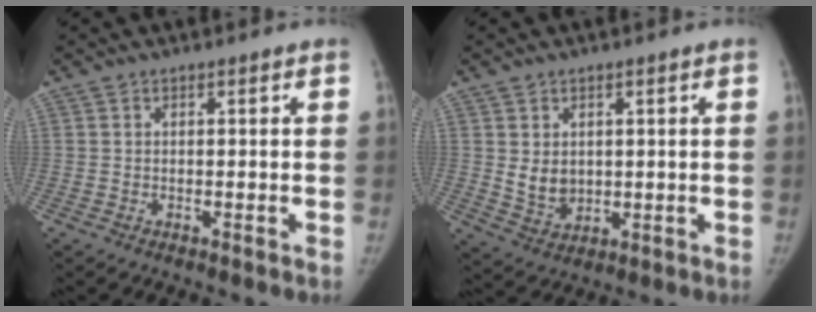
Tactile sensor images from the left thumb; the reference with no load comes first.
{"total": 5.1, "force": [0.8, 3.8, 3.3], "torque": [-0.040, -0.016, 0.029]}